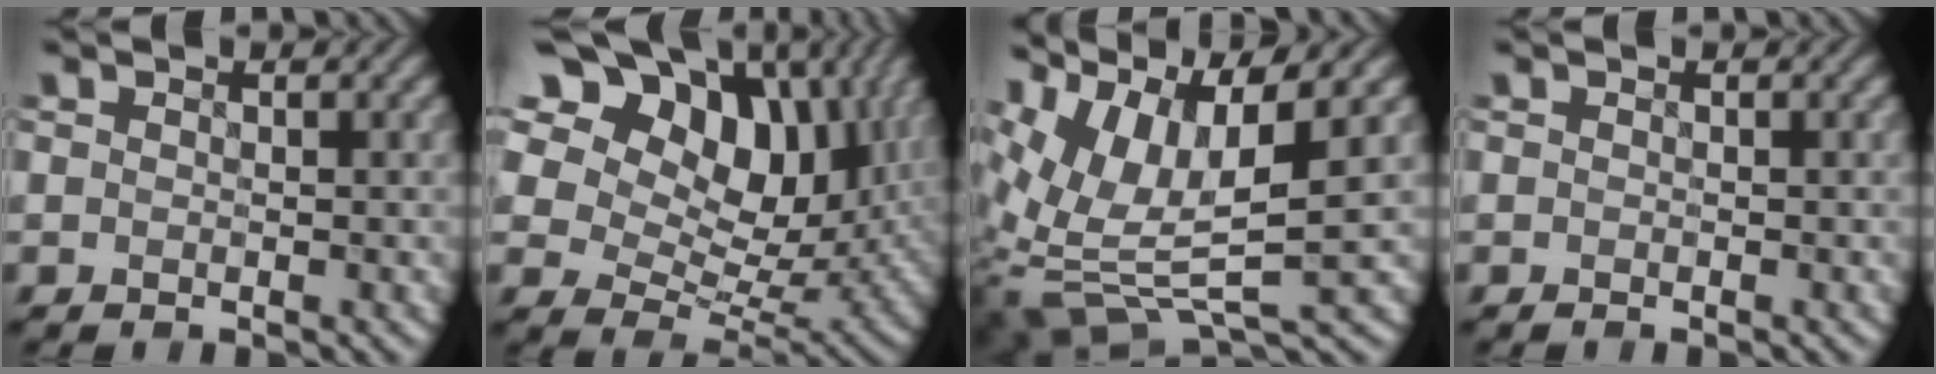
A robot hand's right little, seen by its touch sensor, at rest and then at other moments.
{"total": 18.0, "force": [8.9, 11.0, 11.1], "torque": [-0.212, 0.057, 0.137]}
{"total": 10.6, "force": [3.6, 4.1, 9.1], "torque": [-0.204, 0.002, 0.076]}
{"total": 0.0}